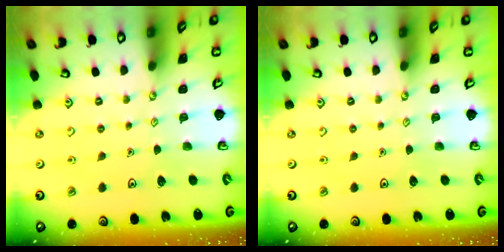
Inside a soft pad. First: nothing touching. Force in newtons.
{"total": 0.0}